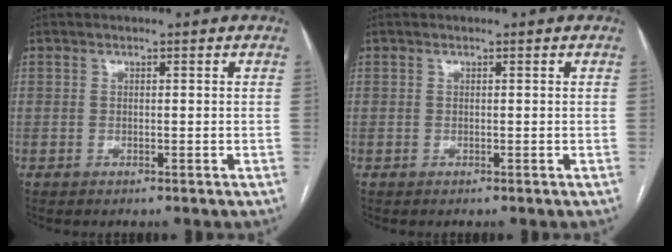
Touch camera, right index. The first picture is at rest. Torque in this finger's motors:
{"motor_torque": [0.27, 0.05, -0.02, 0.00]}